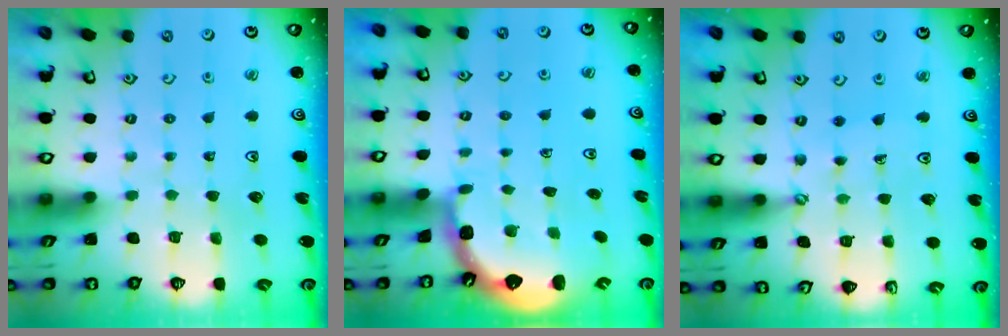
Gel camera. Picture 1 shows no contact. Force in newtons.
{"total": 1.3, "press": 1.3, "slide": 0.1}
{"total": 7.3, "press": 7.1, "slide": 1.7}